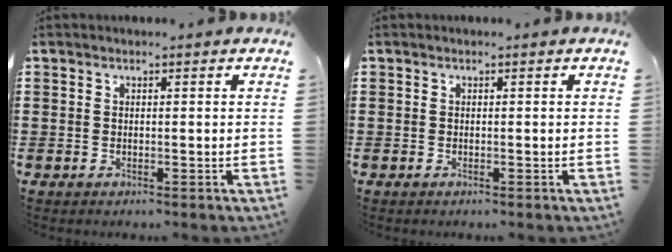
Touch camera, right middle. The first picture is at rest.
{"total": 0.0}